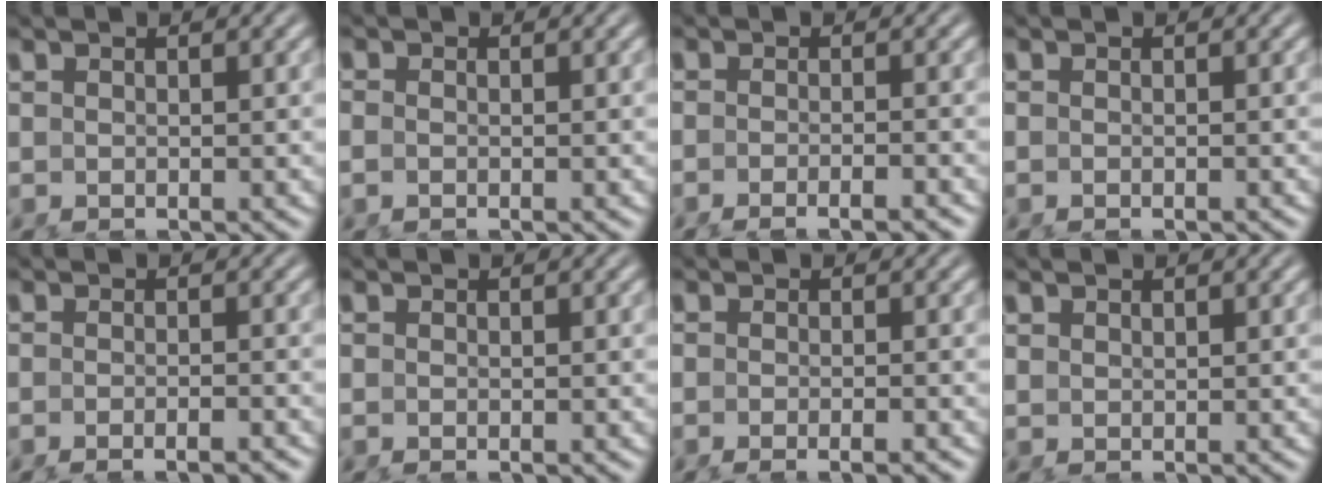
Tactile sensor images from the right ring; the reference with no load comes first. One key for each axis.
{"total": 1.0, "fx": -0.4, "fy": 0.7, "fz": 0.7, "tx": -0.017, "ty": -0.005, "tz": -0.006}
{"total": 2.7, "fx": -2.3, "fy": 0.2, "fz": 1.5, "tx": -0.023, "ty": -0.002, "tz": -0.038}
{"total": 0.7, "fx": -0.6, "fy": 0.2, "fz": 0.3, "tx": -0.007, "ty": -0.003, "tz": -0.010}
{"total": 2.0, "fx": -1.8, "fy": 0.2, "fz": 1.0, "tx": -0.016, "ty": 0.000, "tz": -0.031}
{"total": 0.6, "fx": -0.3, "fy": 0.4, "fz": 0.4, "tx": -0.008, "ty": -0.001, "tz": -0.006}
{"total": 2.1, "fx": -1.6, "fy": 0.3, "fz": 1.3, "tx": -0.021, "ty": -0.002, "tz": -0.026}
{"total": 0.6, "fx": 0.5, "fy": -0.4, "fz": 0.0, "tx": 0.005, "ty": -0.004, "tz": 0.017}